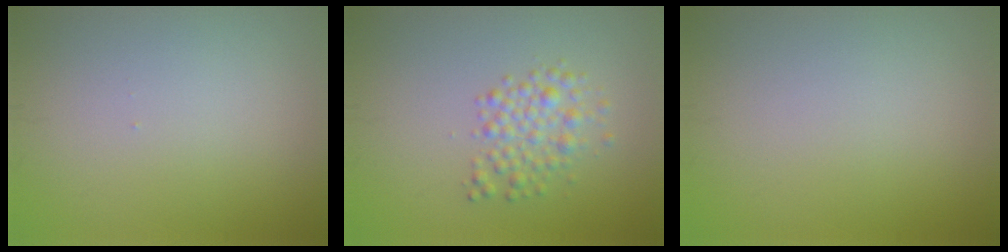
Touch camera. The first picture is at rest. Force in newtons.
{"total": 2.7, "press": 2.7, "slide": 0.1}
{"total": 0.0}